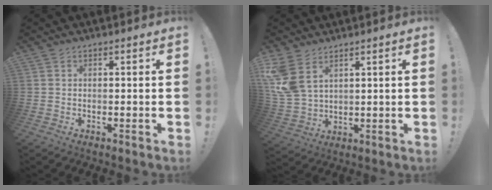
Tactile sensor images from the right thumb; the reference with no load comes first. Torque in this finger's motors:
{"motor_torque": [0.16, 0.20, 0.68, 0.53, 0.06]}